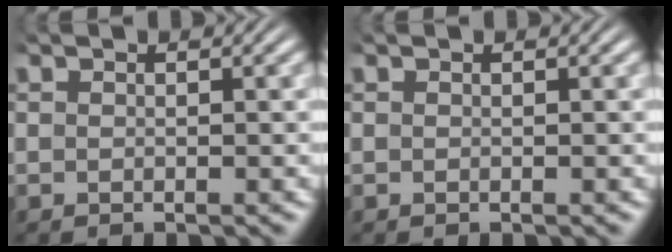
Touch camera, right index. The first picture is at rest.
{"total": 0.0}